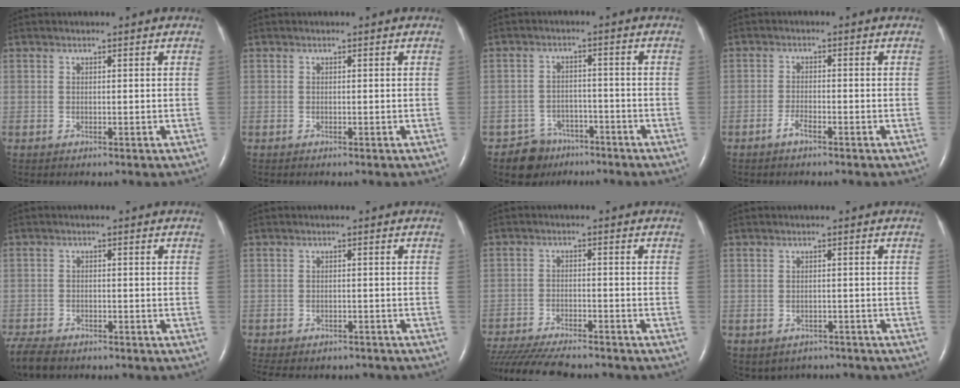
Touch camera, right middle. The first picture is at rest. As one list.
[{"total": 0.0}, {"total": 5.2, "force": [-3.7, 3.6, -0.3], "torque": [0.008, 0.010, -0.057]}, {"total": 1.9, "force": [-1.4, 0.3, 1.2], "torque": [-0.028, 0.000, -0.029]}, {"total": 6.4, "force": [-5.4, 2.3, 2.5], "torque": [-0.045, -0.013, -0.091]}, {"total": 11.4, "force": [-9.8, 4.5, 3.8], "torque": [-0.079, -0.003, -0.118]}, {"total": 15.1, "force": [-13.5, 1.9, 6.5], "torque": [-0.126, -0.032, -0.209]}, {"total": 5.3, "force": [-4.3, 3.0, 0.4], "torque": [-0.002, 0.010, -0.052]}]